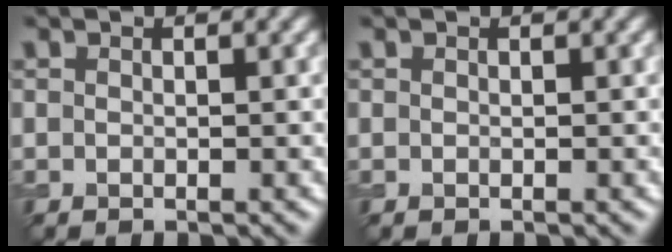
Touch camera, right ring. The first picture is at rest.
{"total": 0.0}